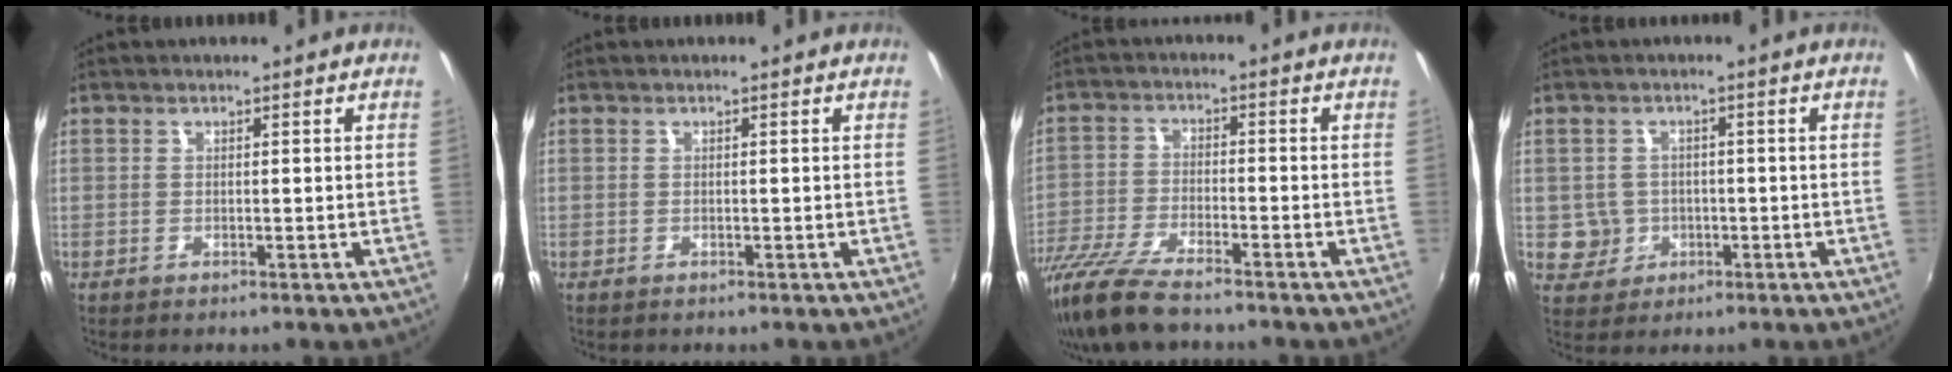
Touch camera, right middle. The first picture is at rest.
{"total": 0.0}
{"total": 12.5, "force": [-10.2, 2.2, 6.9], "torque": [-0.160, -0.033, -0.197]}
{"total": 4.3, "force": [-0.8, 4.2, 0.6], "torque": [-0.022, 0.008, -0.004]}